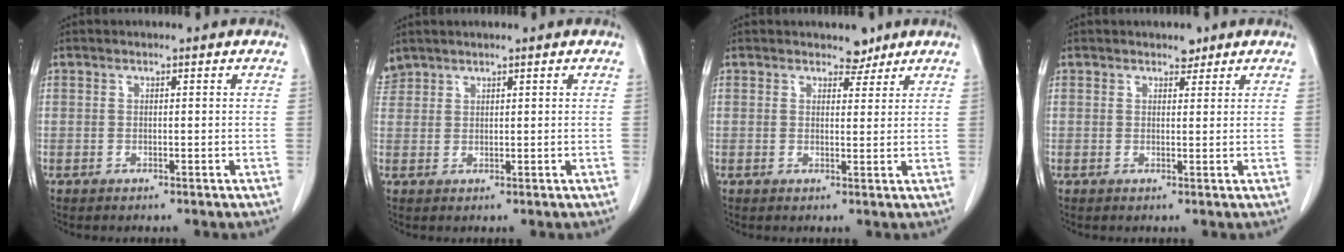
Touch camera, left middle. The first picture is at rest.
{"total": 2.1, "force": [1.9, 0.7, -0.2], "torque": [0.000, 0.015, 0.041]}
{"total": 2.4, "force": [1.9, 1.3, 0.3], "torque": [0.002, -0.002, 0.024]}
{"total": 1.4, "force": [1.1, 0.8, 0.3], "torque": [-0.004, 0.000, 0.013]}